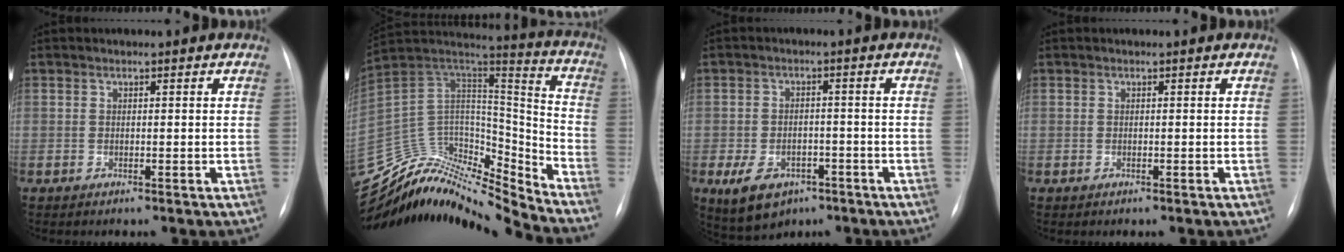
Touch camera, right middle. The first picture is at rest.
{"total": 22.1, "force": [-21.4, 3.2, 4.9], "torque": [-0.081, 0.072, -0.353]}
{"total": 7.6, "force": [-3.7, 5.1, 4.1], "torque": [-0.079, 0.003, -0.049]}
{"total": 0.0}